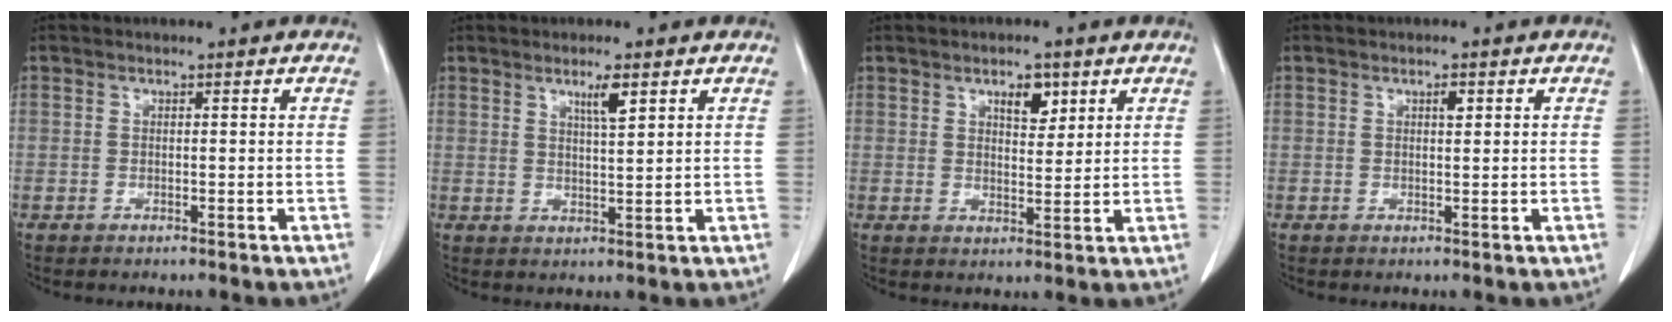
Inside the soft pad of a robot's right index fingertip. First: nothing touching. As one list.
[{"total": 3.2, "force": [1.9, 0.2, 2.6], "torque": [-0.047, -0.004, 0.034]}, {"total": 4.1, "force": [2.2, 1.9, 2.9], "torque": [-0.043, -0.002, 0.037]}, {"total": 1.2, "force": [0.5, 0.4, 1.0], "torque": [-0.018, 0.000, 0.007]}]